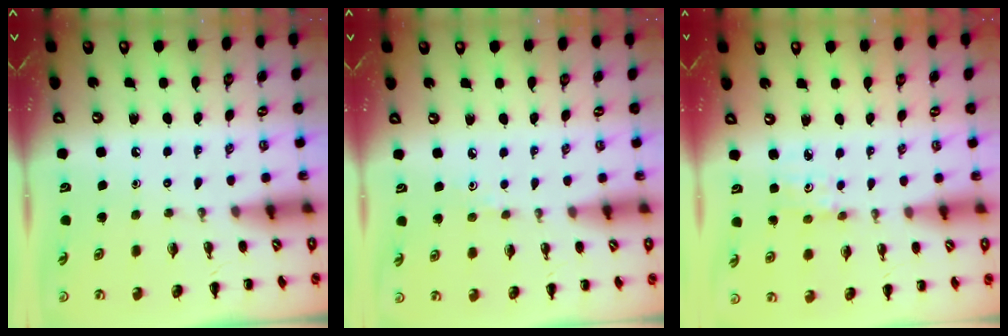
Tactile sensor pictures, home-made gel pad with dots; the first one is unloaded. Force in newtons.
{"total": 2.9, "press": 2.7, "slide": 0.9}
{"total": 2.8, "press": 2.7, "slide": 0.8}